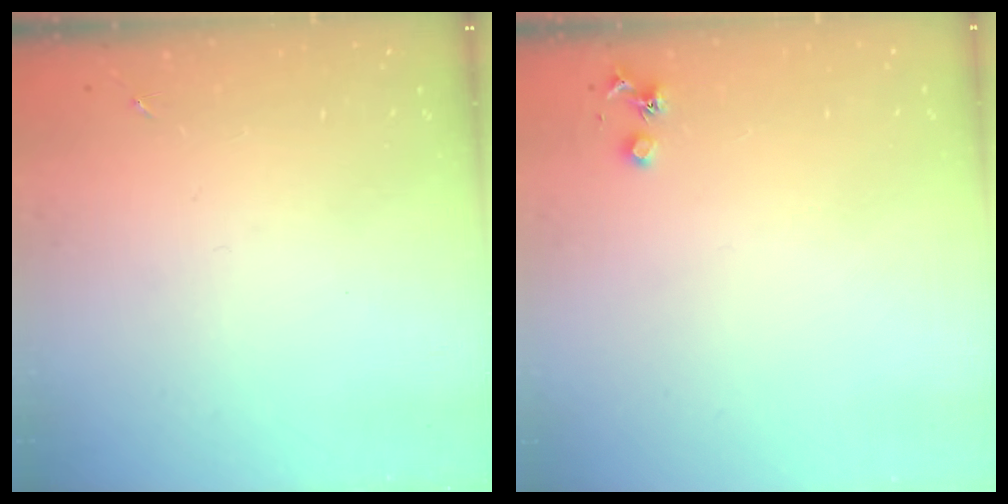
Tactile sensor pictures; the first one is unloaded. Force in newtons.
{"total": 3.6, "press": 3.5, "slide": 0.5}